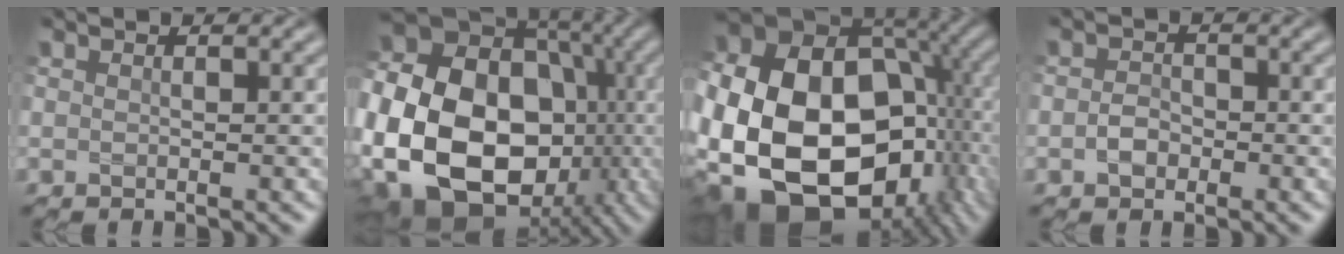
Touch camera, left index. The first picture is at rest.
{"total": 21.8, "force": [-3.5, 17.0, 13.2], "torque": [-0.246, -0.026, -0.079]}
{"total": 23.3, "force": [-4.9, 17.3, 14.8], "torque": [-0.297, -0.034, -0.087]}
{"total": 1.7, "force": [-0.6, 1.4, 0.8], "torque": [-0.015, 0.002, -0.015]}